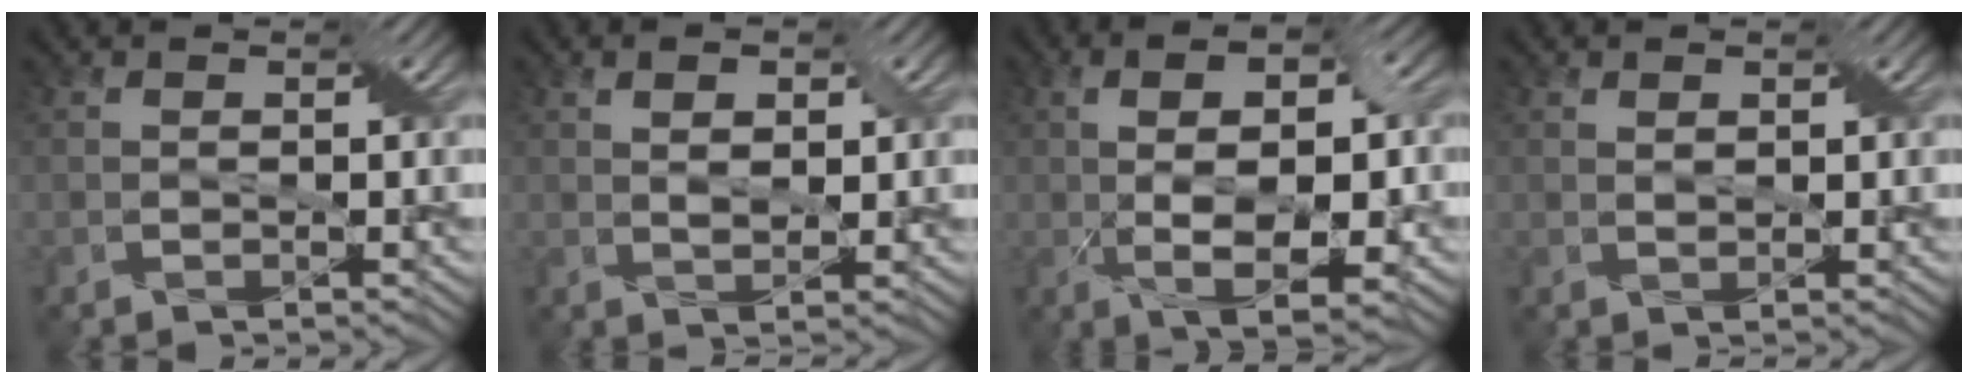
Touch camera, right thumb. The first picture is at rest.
{"total": 3.2, "force": [1.1, 1.6, 2.5], "torque": [-0.044, -0.004, 0.023]}
{"total": 10.3, "force": [-0.7, 4.1, 9.4], "torque": [-0.161, 0.006, -0.009]}
{"total": 1.0, "force": [0.6, 0.4, 0.6], "torque": [-0.015, -0.001, 0.014]}